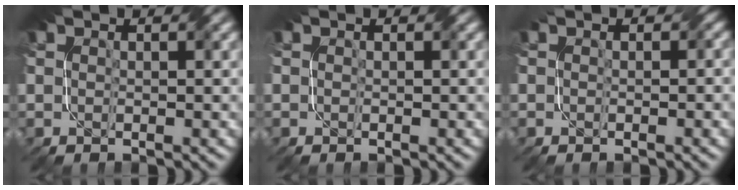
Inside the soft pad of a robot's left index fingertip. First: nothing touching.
{"total": 0.0}
{"total": 1.3, "force": [0.0, 1.0, 0.8], "torque": [-0.004, -0.005, -0.003]}